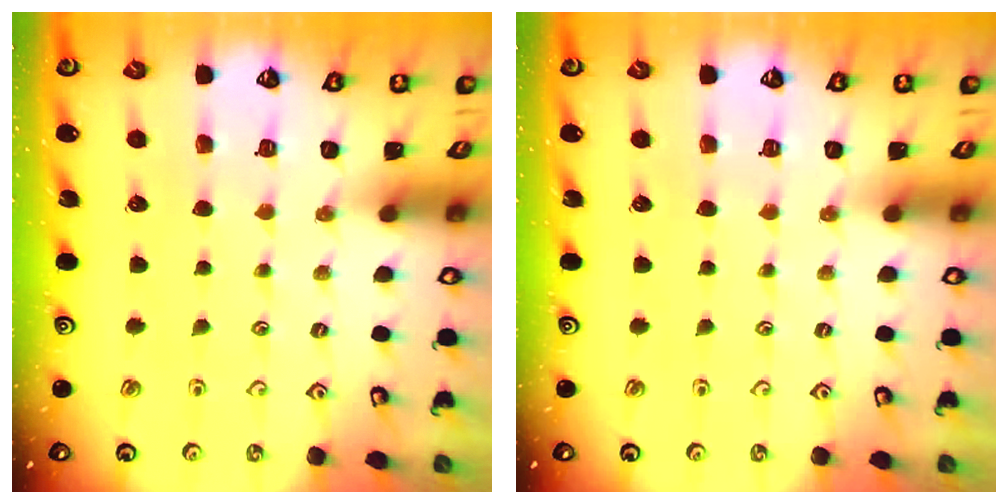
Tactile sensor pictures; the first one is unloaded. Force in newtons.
{"total": 0.0}